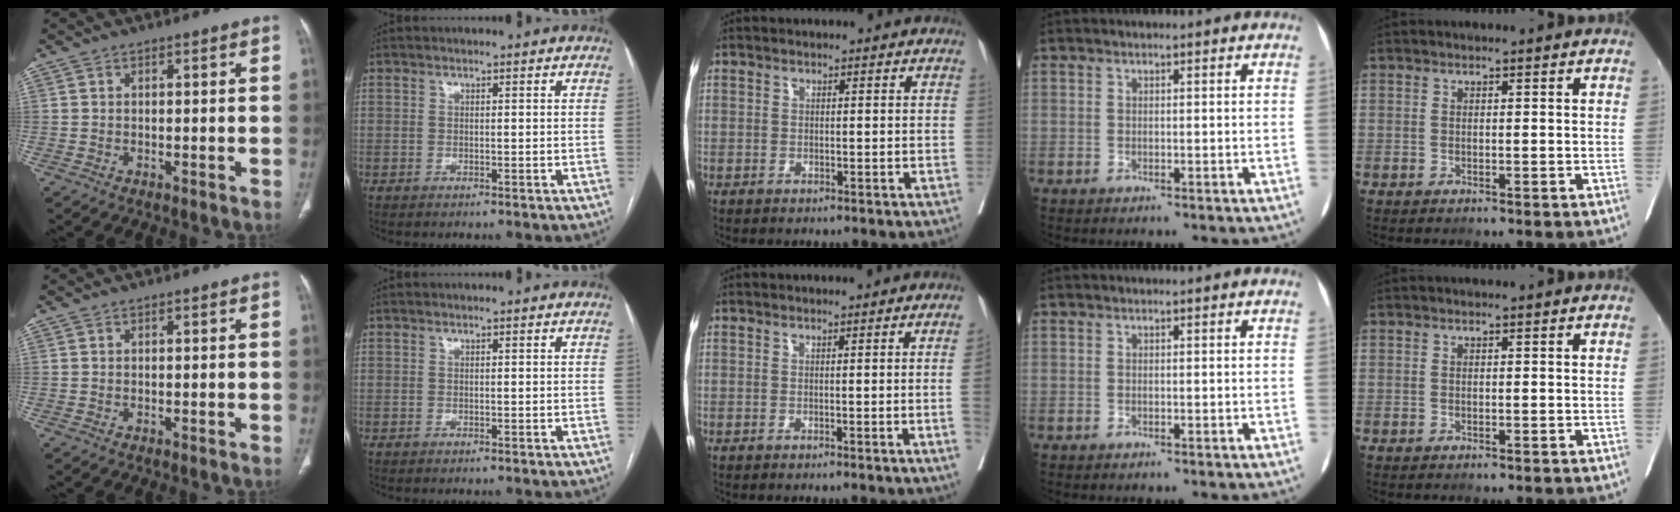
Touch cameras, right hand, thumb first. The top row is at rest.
{"middle": {"total": 2.8, "force": [-0.3, -1.2, 2.5], "torque": [-0.032, -0.004, 0.000]}}